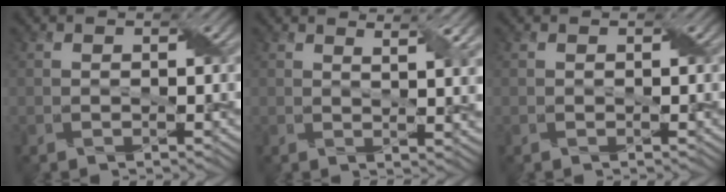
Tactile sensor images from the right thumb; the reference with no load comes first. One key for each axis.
{"total": 4.8, "fx": 2.7, "fy": 0.8, "fz": 3.8, "tx": -0.063, "ty": 0.006, "tz": 0.042}
{"total": 0.0}